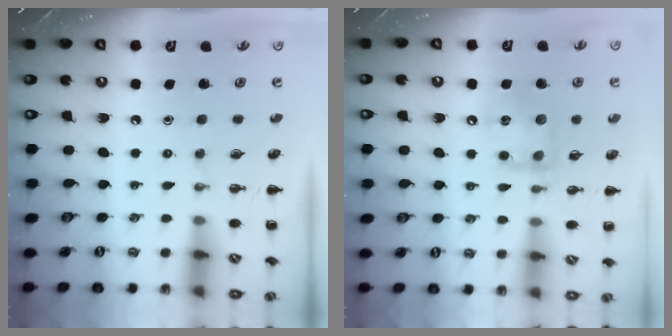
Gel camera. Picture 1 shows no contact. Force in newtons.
{"total": 12.4, "press": 12.3, "slide": 1.7}